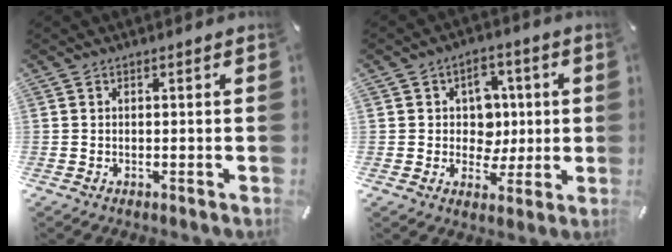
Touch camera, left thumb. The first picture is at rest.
{"total": 9.1, "force": [0.7, 8.3, 3.7], "torque": [-0.045, 0.003, 0.014]}